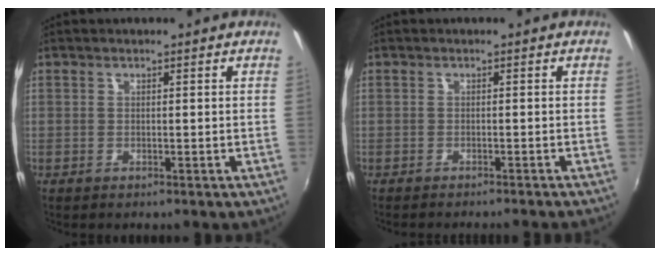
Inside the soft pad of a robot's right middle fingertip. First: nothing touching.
{"total": 3.1, "force": [-2.9, -0.2, 1.2], "torque": [-0.032, -0.009, -0.044]}